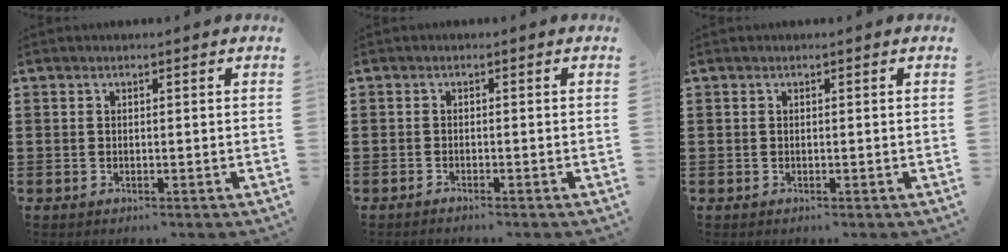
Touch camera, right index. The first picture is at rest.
{"total": 0.8, "force": [-0.8, 0.0, 0.1], "torque": [-0.004, -0.001, -0.017]}
{"total": 0.0}